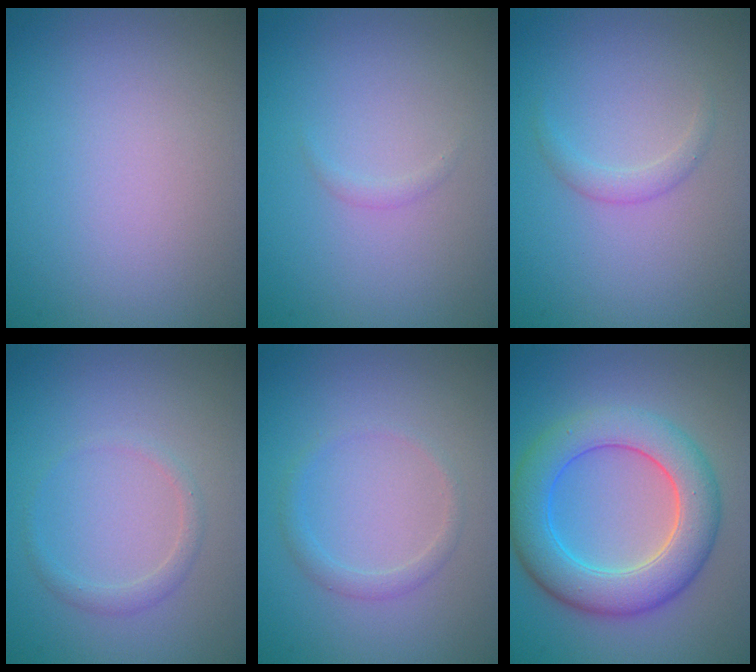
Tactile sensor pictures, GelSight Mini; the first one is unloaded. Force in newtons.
{"total": 0.5, "press": 0.5, "slide": 0.0}
{"total": 1.2, "press": 1.2, "slide": 0.0}
{"total": 1.2, "press": 1.2, "slide": 0.2}
{"total": 1.3, "press": 1.3, "slide": 0.1}
{"total": 7.2, "press": 7.2, "slide": 0.5}